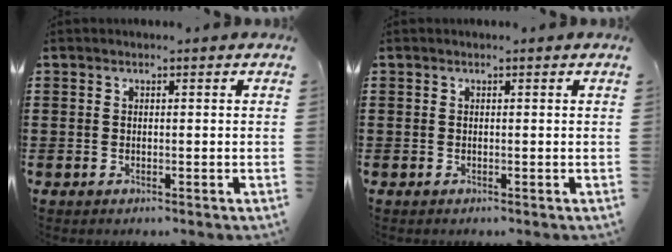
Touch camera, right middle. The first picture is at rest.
{"total": 0.0}